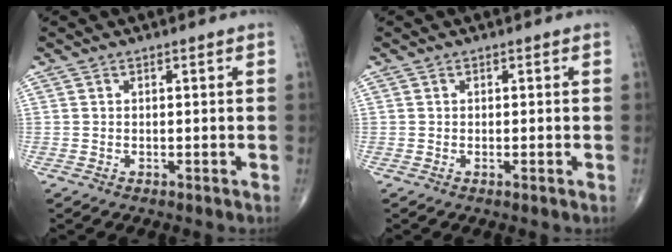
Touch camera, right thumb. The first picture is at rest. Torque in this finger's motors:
{"motor_torque": [-0.49, 0.11, -0.28, -0.01, -0.06]}